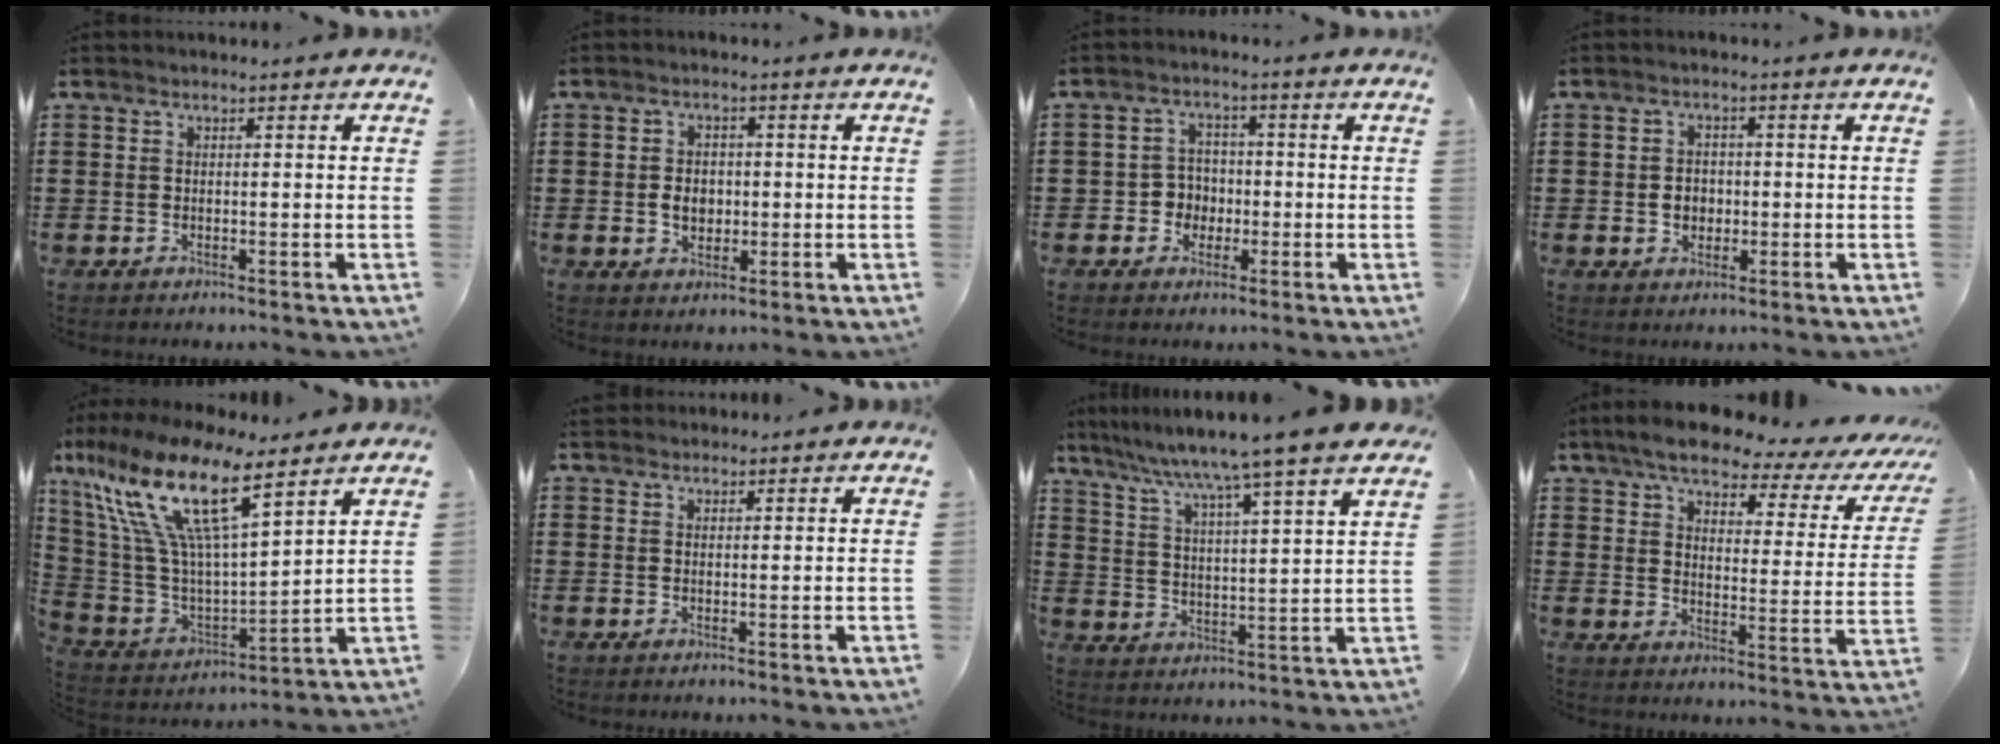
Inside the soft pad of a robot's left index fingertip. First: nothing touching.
{"total": 3.6, "force": [-0.2, 2.7, 2.4], "torque": [-0.044, 0.004, -0.008]}
{"total": 3.9, "force": [-1.0, 3.5, 1.2], "torque": [-0.036, 0.007, -0.023]}
{"total": 2.8, "force": [-0.3, 2.3, 1.6], "torque": [-0.036, 0.005, -0.009]}
{"total": 16.8, "force": [9.6, 4.9, 12.8], "torque": [-0.295, -0.057, 0.156]}
{"total": 1.3, "force": [1.1, 0.6, 0.2], "torque": [-0.006, 0.003, 0.022]}
{"total": 6.5, "force": [5.5, -2.0, 2.8], "torque": [-0.078, -0.047, 0.082]}
{"total": 6.3, "force": [5.0, 1.4, 3.5], "torque": [-0.086, -0.024, 0.079]}